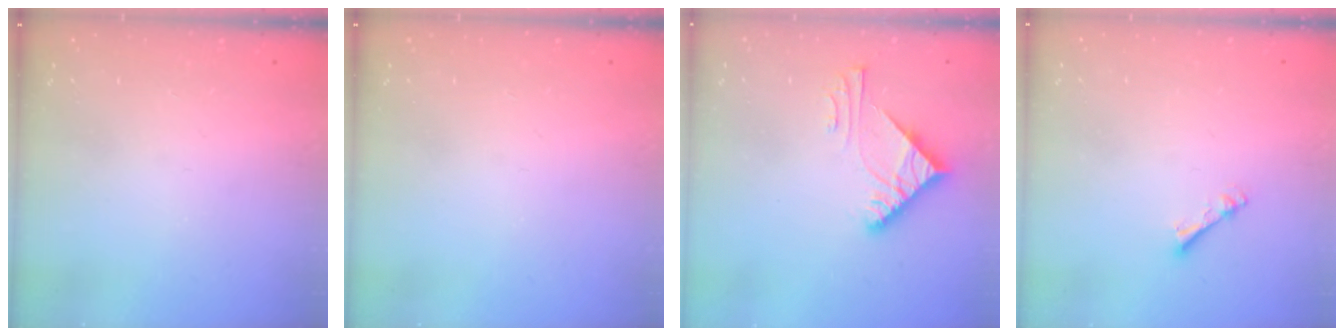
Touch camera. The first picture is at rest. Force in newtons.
{"total": 0.0}
{"total": 6.6, "press": 6.6, "slide": 0.5}
{"total": 2.7, "press": 2.7, "slide": 0.4}